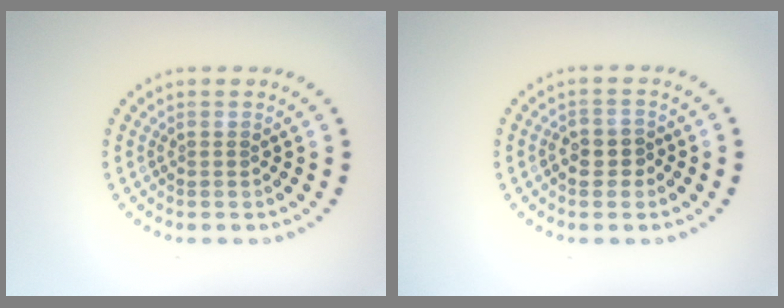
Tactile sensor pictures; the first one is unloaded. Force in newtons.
{"total": 1.9, "press": 1.7, "slide": 0.7}